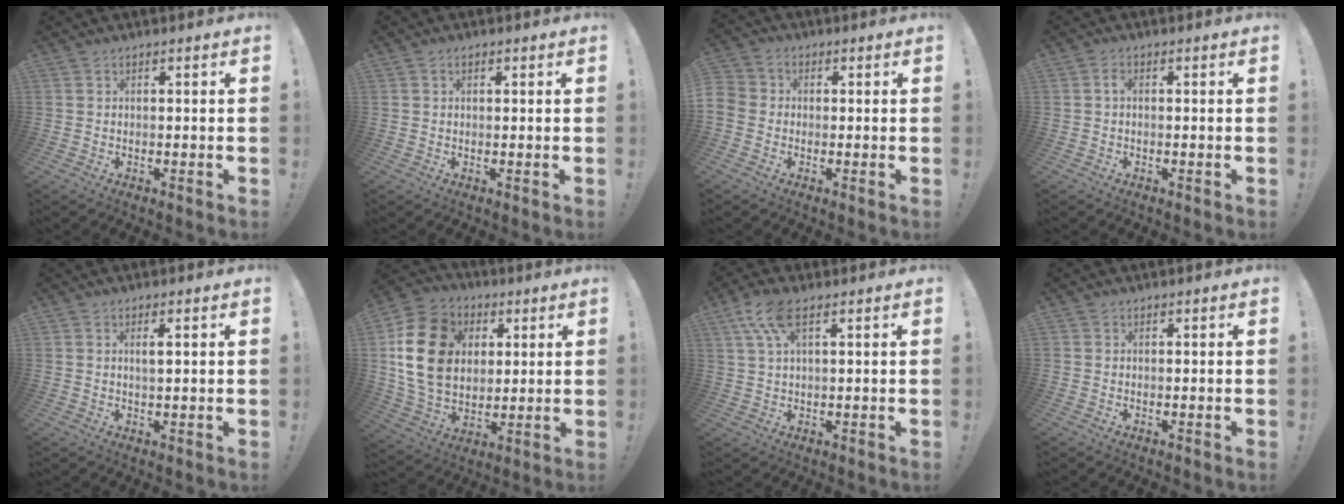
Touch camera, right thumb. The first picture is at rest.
{"total": 0.9, "force": [0.4, 0.6, 0.4], "torque": [-0.005, 0.001, 0.006]}
{"total": 4.5, "force": [-1.5, 3.9, 1.6], "torque": [-0.041, 0.015, -0.028]}
{"total": 1.4, "force": [-0.2, 0.6, 1.2], "torque": [-0.027, 0.008, -0.004]}
{"total": 1.9, "force": [0.5, 0.3, 1.8], "torque": [-0.030, -0.005, 0.006]}
{"total": 20.6, "force": [4.8, 15.9, 12.3], "torque": [-0.225, -0.003, 0.095]}
{"total": 8.0, "force": [3.8, 3.0, 6.3], "torque": [-0.119, 0.001, 0.074]}
{"total": 0.0}